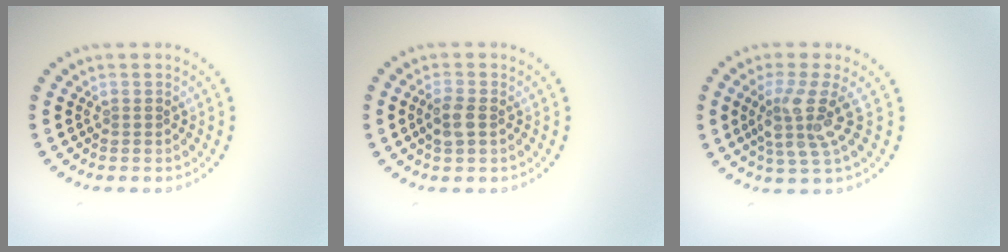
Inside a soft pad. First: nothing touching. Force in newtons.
{"total": 1.9, "press": 1.9, "slide": 0.4}
{"total": 3.8, "press": 2.8, "slide": 2.5}